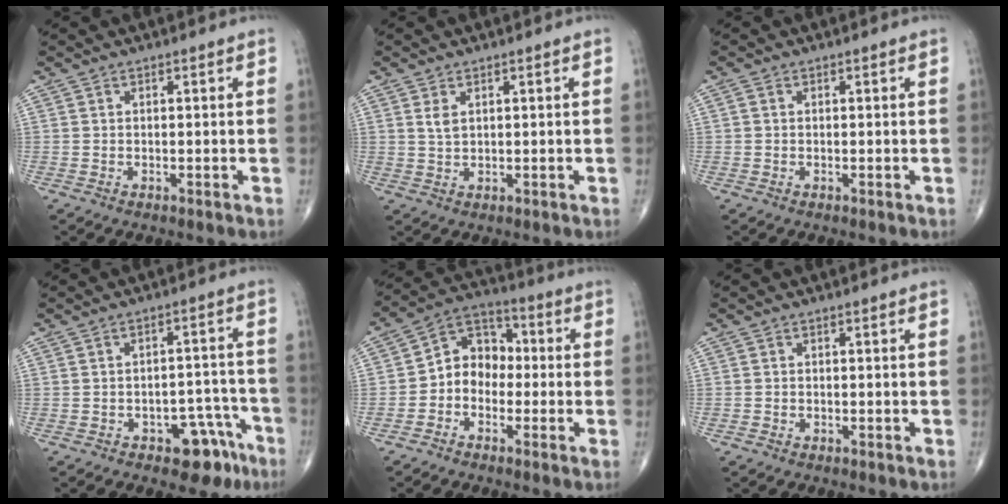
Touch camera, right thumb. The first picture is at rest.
{"total": 2.1, "force": [0.9, 1.2, 1.5], "torque": [-0.029, 0.001, 0.024]}
{"total": 0.6, "force": [0.1, 0.5, 0.4], "torque": [-0.008, 0.001, 0.000]}
{"total": 8.4, "force": [-5.0, 4.6, 4.9], "torque": [-0.025, 0.047, -0.063]}
{"total": 8.7, "force": [-1.5, 7.1, 4.9], "torque": [-0.044, 0.041, -0.044]}
{"total": 0.7, "force": [-0.3, 0.6, 0.0], "torque": [0.005, 0.004, -0.009]}